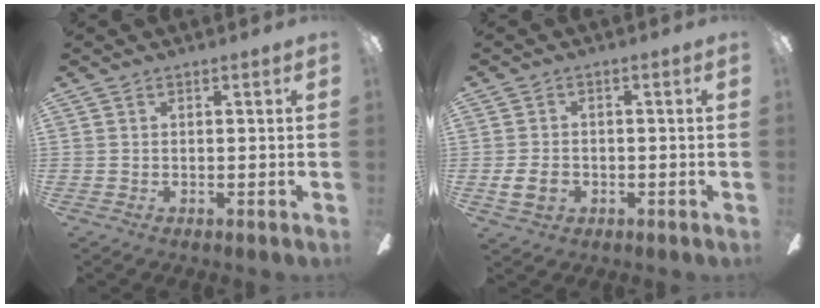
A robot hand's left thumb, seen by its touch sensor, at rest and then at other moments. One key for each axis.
{"total": 5.3, "fx": -1.4, "fy": 4.0, "fz": 3.2, "tx": -0.057, "ty": 0.004, "tz": -0.024}